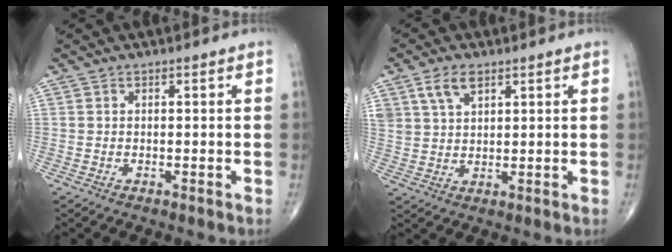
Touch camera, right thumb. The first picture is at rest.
{"total": 5.6, "force": [3.1, 3.1, 3.5], "torque": [-0.060, -0.010, 0.063]}